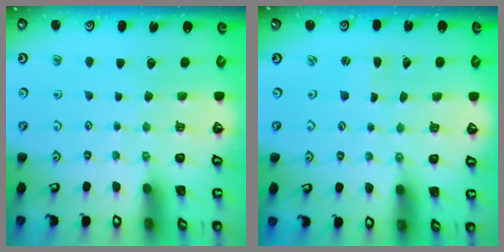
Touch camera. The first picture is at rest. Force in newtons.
{"total": 1.4, "press": 1.4, "slide": 0.3}